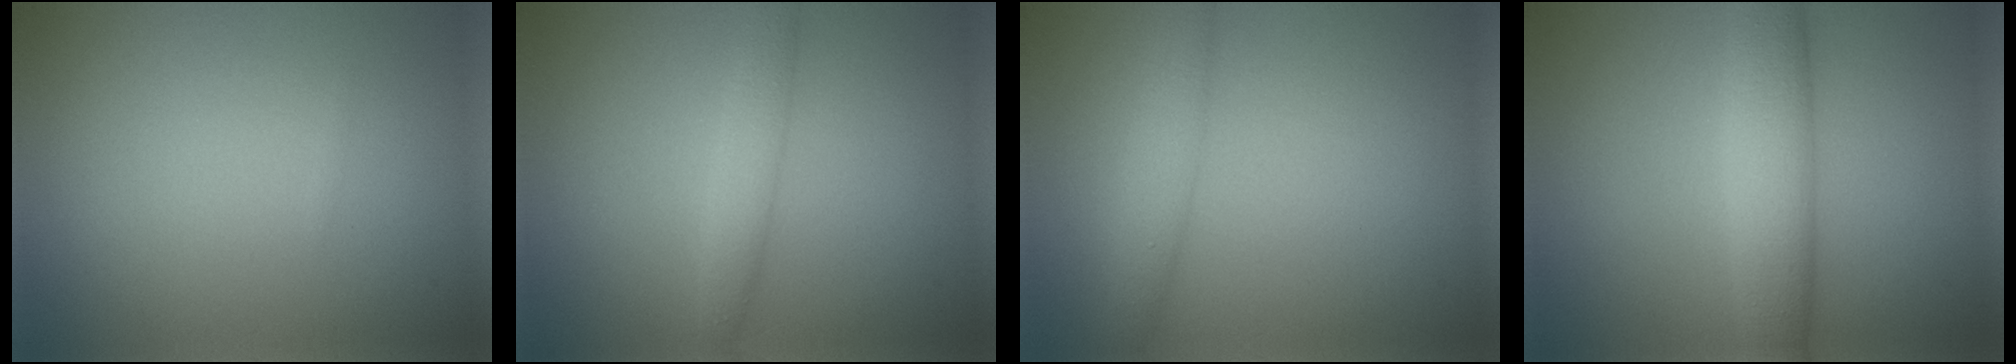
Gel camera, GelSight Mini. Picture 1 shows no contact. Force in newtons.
{"total": 2.2, "press": 2.2, "slide": 0.0}
{"total": 2.7, "press": 2.7, "slide": 0.1}
{"total": 5.3, "press": 5.3, "slide": 0.2}